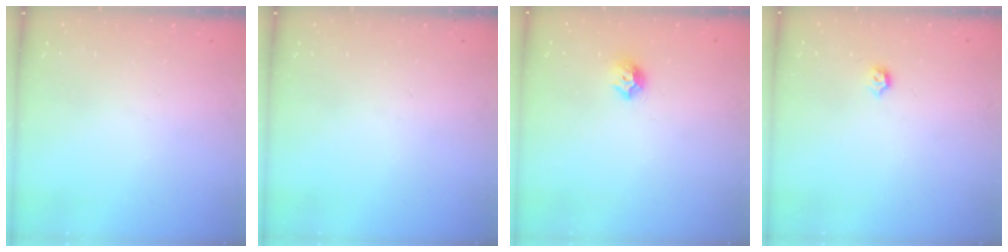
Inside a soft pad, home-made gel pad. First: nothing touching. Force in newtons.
{"total": 0.0}
{"total": 7.9, "press": 7.9, "slide": 0.8}
{"total": 3.4, "press": 3.3, "slide": 0.6}